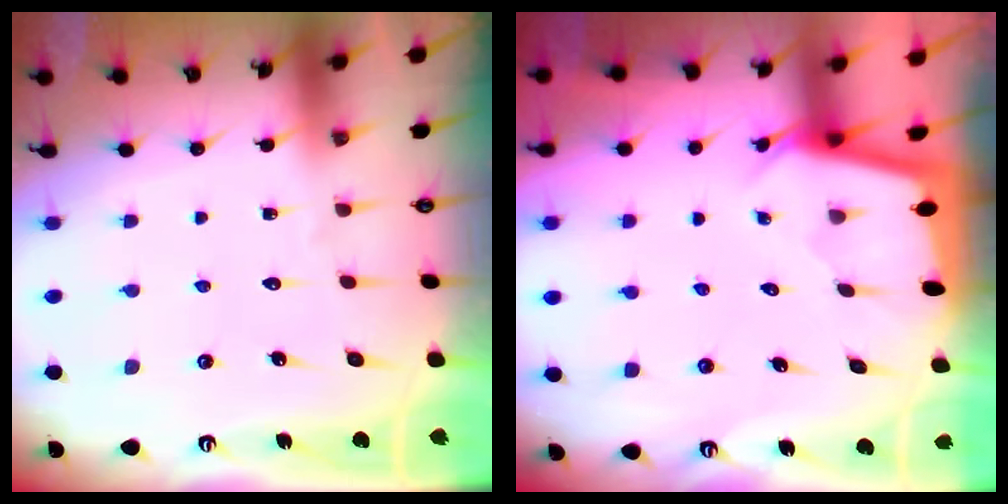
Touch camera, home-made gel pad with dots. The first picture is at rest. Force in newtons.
{"total": 2.0, "press": 2.0, "slide": 0.1}